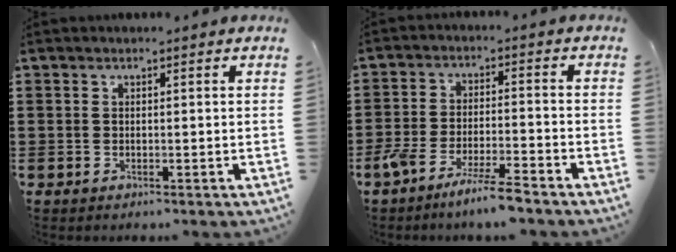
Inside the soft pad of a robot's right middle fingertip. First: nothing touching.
{"total": 6.3, "force": [-5.4, 0.1, 3.3], "torque": [-0.073, -0.013, -0.102]}